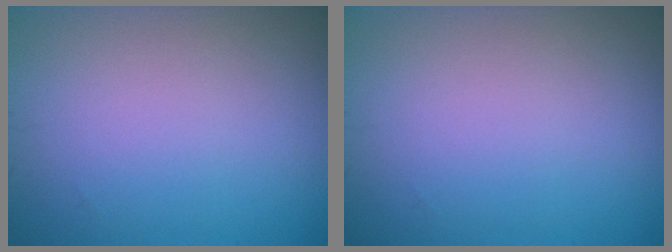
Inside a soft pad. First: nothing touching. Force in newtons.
{"total": 0.0}